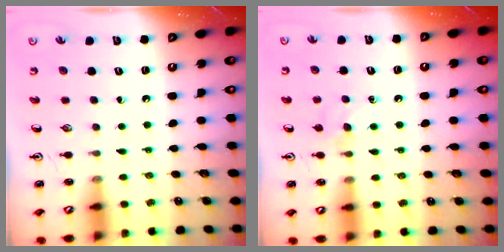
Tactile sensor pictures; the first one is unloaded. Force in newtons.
{"total": 5.0, "press": 5.0, "slide": 0.8}